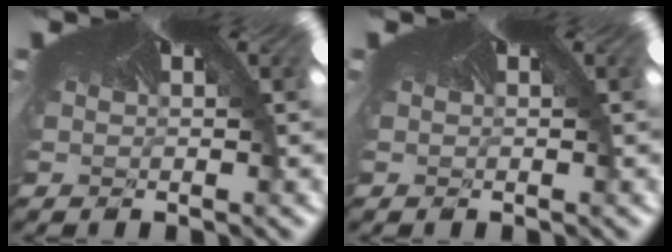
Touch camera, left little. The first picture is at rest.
{"total": 0.0}